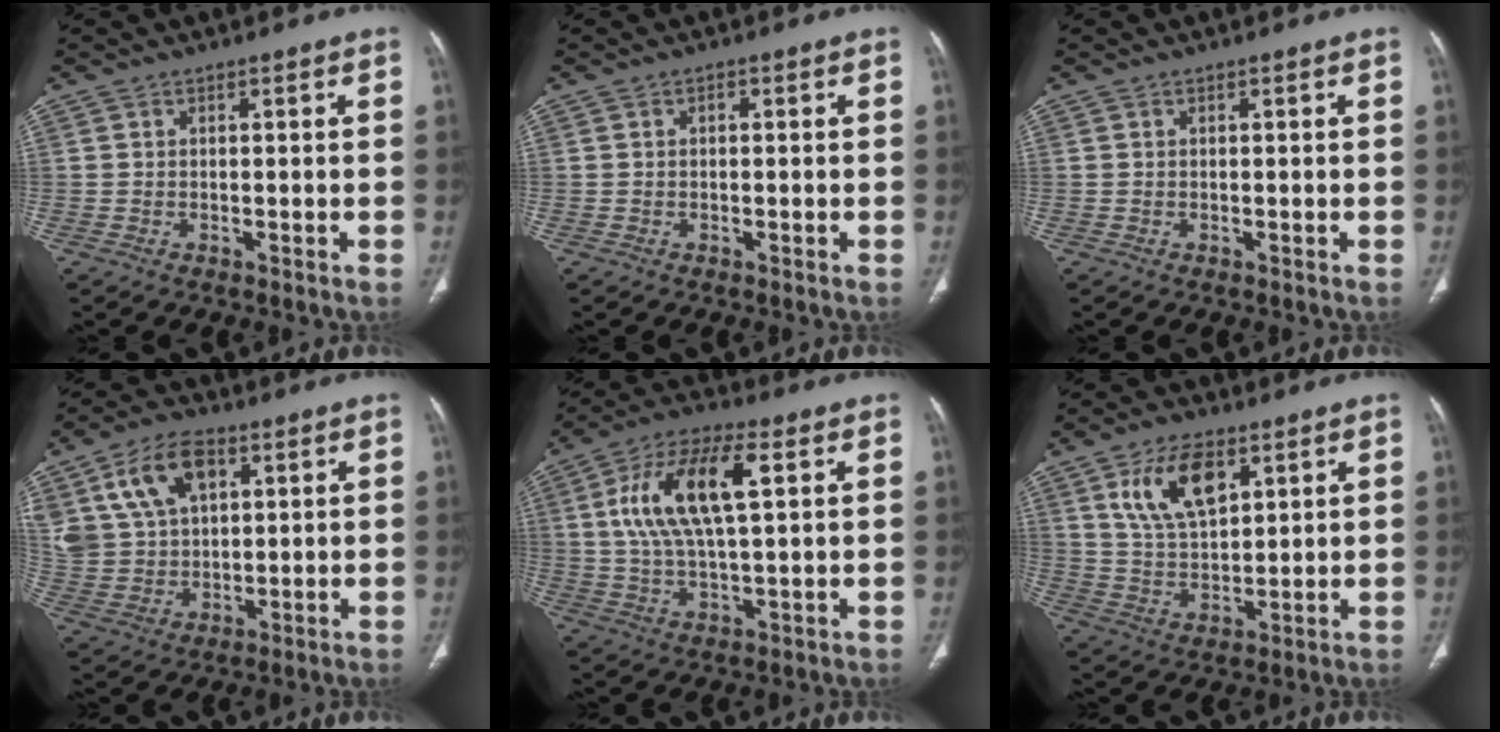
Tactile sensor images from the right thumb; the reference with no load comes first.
{"total": 0.8, "force": [0.1, 0.5, 0.6], "torque": [-0.010, 0.003, 0.001]}
{"total": 0.0}
{"total": 15.0, "force": [6.3, 9.6, 9.6], "torque": [-0.172, -0.008, 0.130]}
{"total": 15.9, "force": [4.1, 6.2, 14.0], "torque": [-0.274, 0.012, 0.074]}
{"total": 12.0, "force": [5.5, 6.4, 8.6], "torque": [-0.139, -0.021, 0.111]}